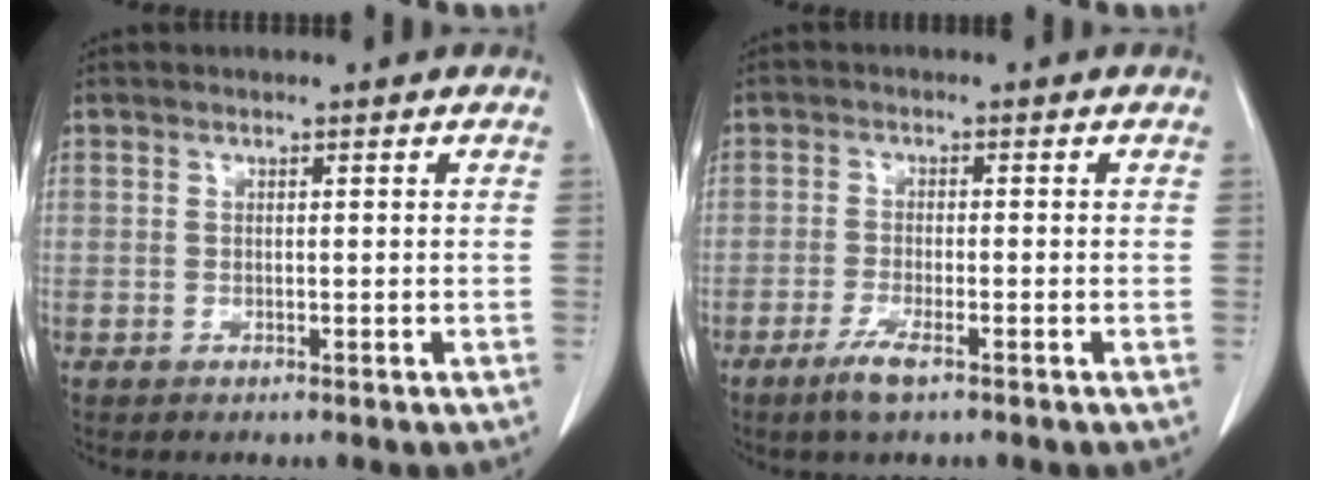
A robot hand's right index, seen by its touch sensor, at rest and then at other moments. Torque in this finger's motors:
{"motor_torque": [0.07, -0.03, -0.11, -0.03]}